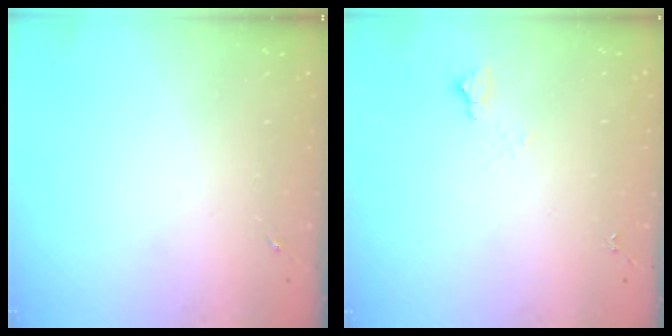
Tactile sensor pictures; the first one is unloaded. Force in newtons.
{"total": 3.5, "press": 3.5, "slide": 0.4}